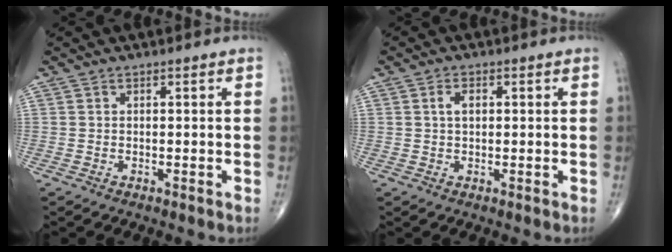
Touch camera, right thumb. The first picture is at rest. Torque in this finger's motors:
{"motor_torque": [0.20, 0.45, 0.23, 0.11, 0.14]}